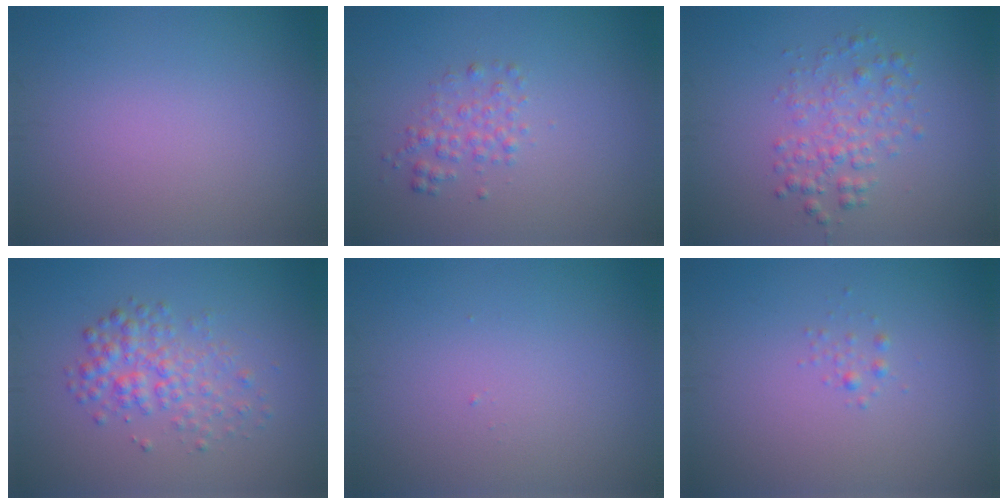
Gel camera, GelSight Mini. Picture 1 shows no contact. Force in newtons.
{"total": 1.8, "press": 1.8, "slide": 0.0}
{"total": 2.7, "press": 2.7, "slide": 0.0}
{"total": 3.2, "press": 3.2, "slide": 0.1}
{"total": 0.0}
{"total": 0.6, "press": 0.6, "slide": 0.0}